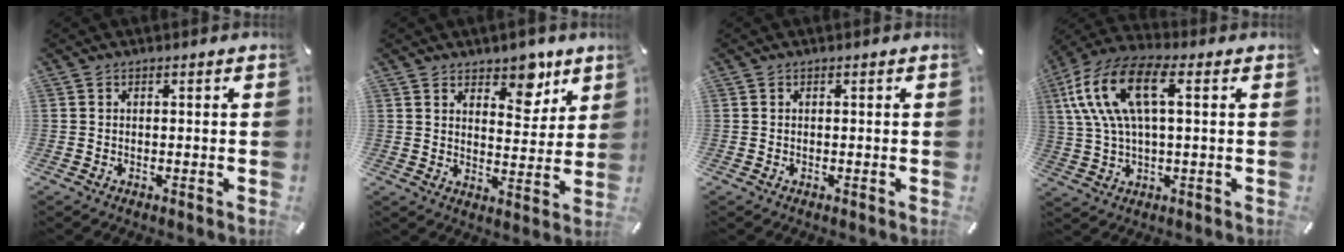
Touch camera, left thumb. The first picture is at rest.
{"total": 8.0, "force": [6.1, 4.4, 2.7], "torque": [-0.006, -0.048, 0.102]}
{"total": 0.0}
{"total": 15.1, "force": [4.3, 6.9, 12.8], "torque": [-0.281, 0.002, 0.075]}